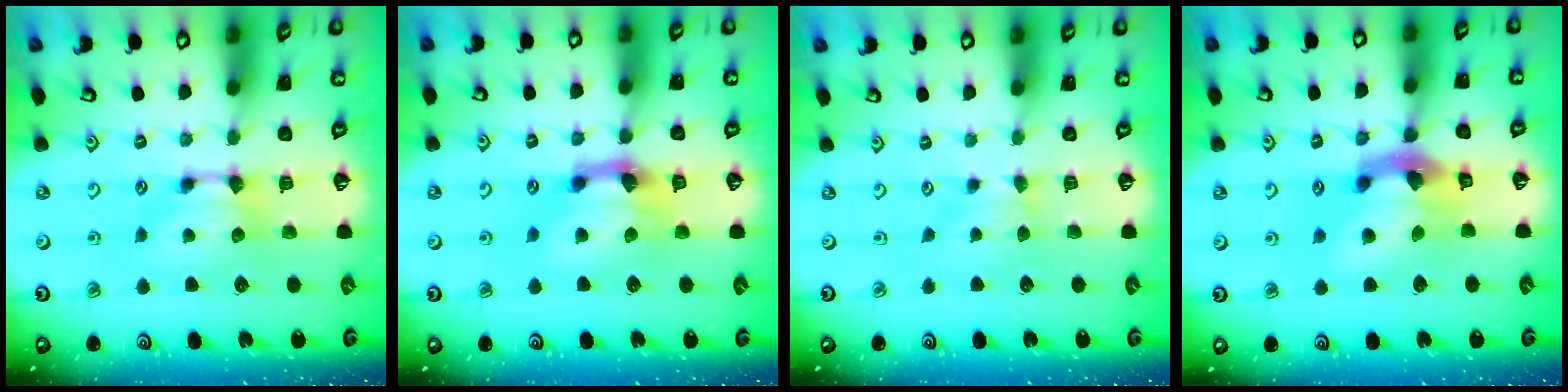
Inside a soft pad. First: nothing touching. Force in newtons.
{"total": 2.8, "press": 2.4, "slide": 1.5}
{"total": 2.4, "press": 2.3, "slide": 0.5}
{"total": 6.4, "press": 6.0, "slide": 2.2}